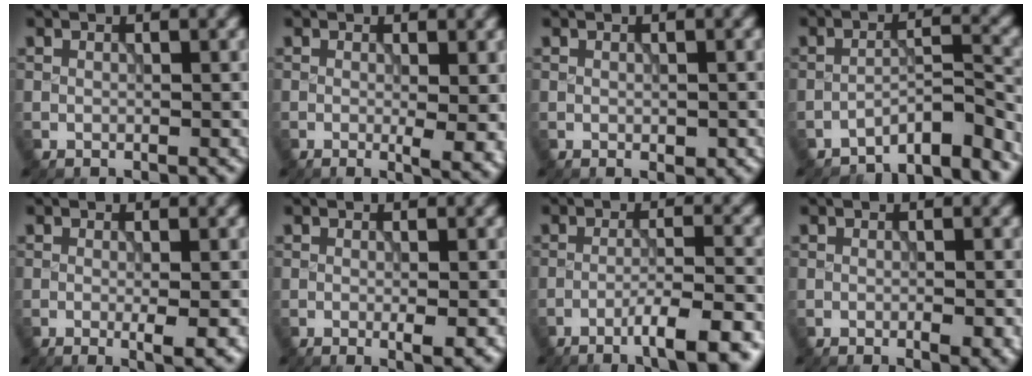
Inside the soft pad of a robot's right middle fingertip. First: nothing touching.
{"total": 3.4, "force": [-0.3, 0.8, 3.3], "torque": [-0.048, -0.011, -0.002]}
{"total": 0.9, "force": [-0.3, 0.4, 0.7], "torque": [-0.010, -0.002, -0.002]}
{"total": 5.3, "force": [-4.9, 0.6, 2.1], "torque": [-0.028, 0.008, -0.082]}
{"total": 2.7, "force": [-0.5, 0.5, 2.6], "torque": [-0.038, -0.006, -0.007]}
{"total": 2.0, "force": [-0.4, 0.3, 1.9], "torque": [-0.028, -0.005, -0.005]}
{"total": 6.2, "force": [-3.9, 0.8, 4.8], "torque": [-0.065, 0.009, -0.065]}
{"total": 2.1, "force": [-0.8, 0.5, 1.9], "torque": [-0.026, -0.004, -0.008]}